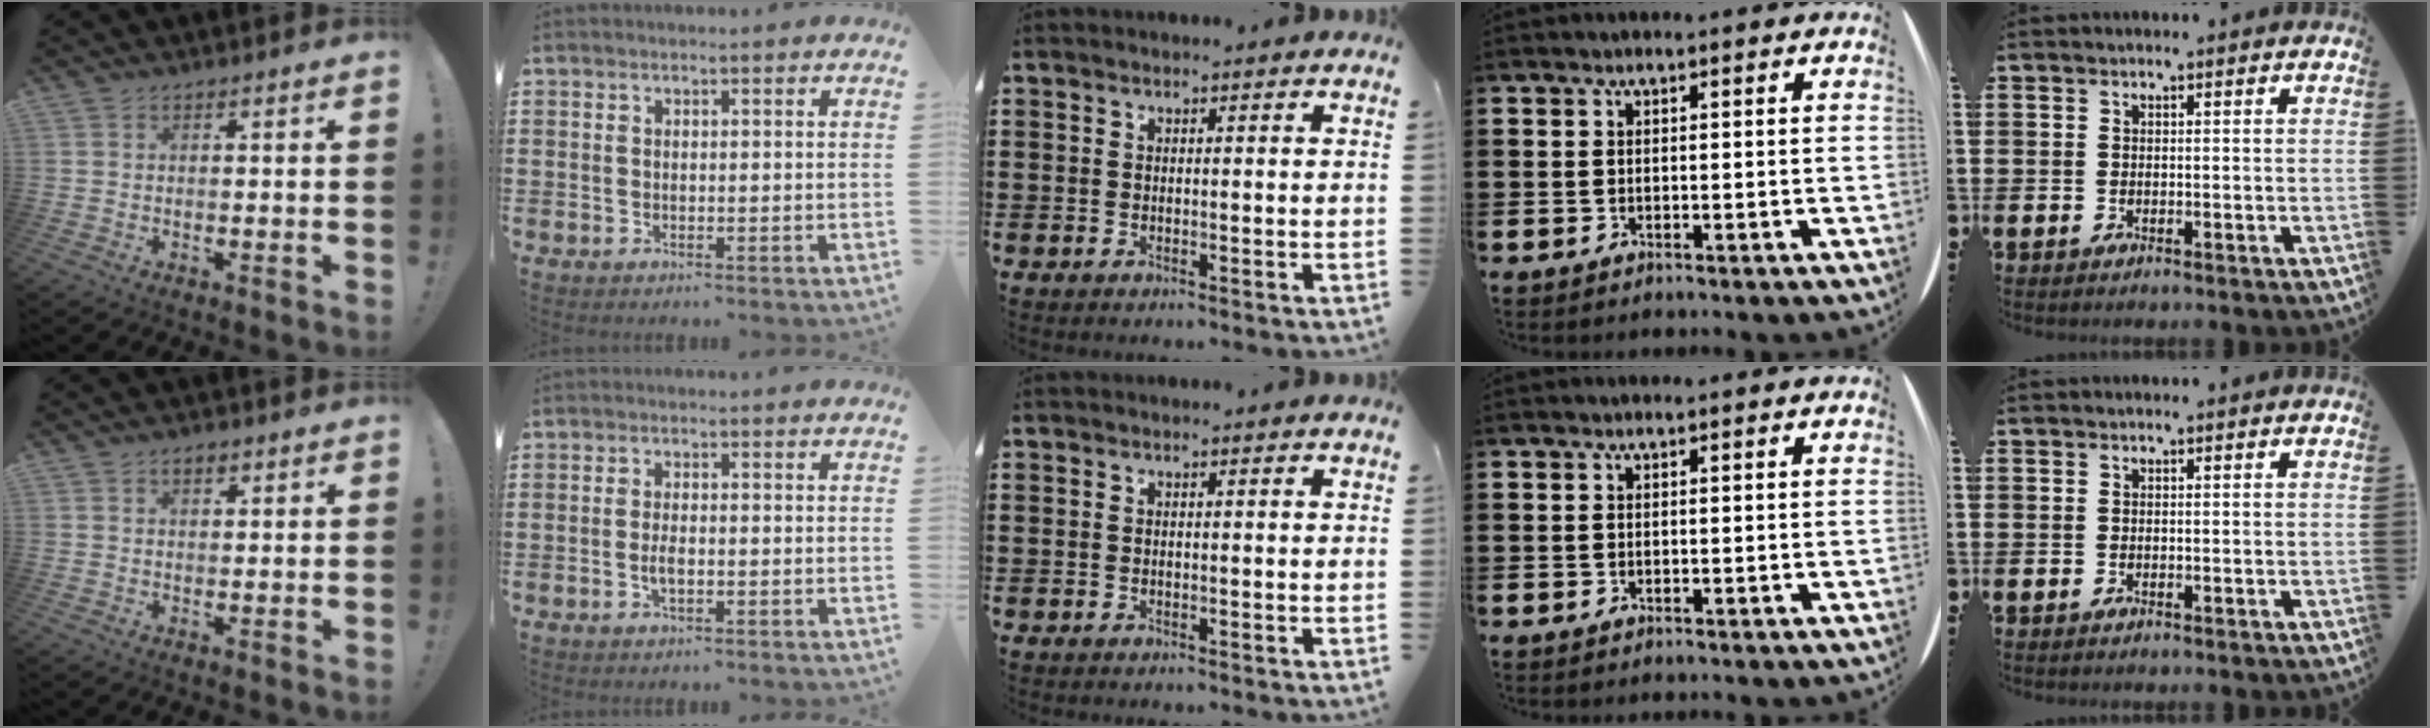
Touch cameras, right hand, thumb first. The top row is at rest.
{"thumb": {"total": 2.2, "force": [1.3, 1.1, 1.4], "torque": [-0.021, -0.001, 0.022]}, "index": {"total": 2.3, "force": [-0.5, 0.8, 2.1], "torque": [-0.039, 0.000, -0.010]}}